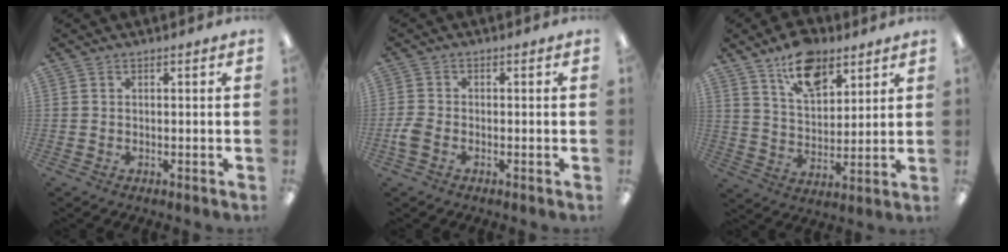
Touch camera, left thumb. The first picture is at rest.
{"total": 2.9, "force": [-1.2, 1.8, 1.9], "torque": [-0.043, 0.003, -0.025]}
{"total": 12.4, "force": [8.5, 6.5, 6.3], "torque": [-0.098, -0.039, 0.152]}